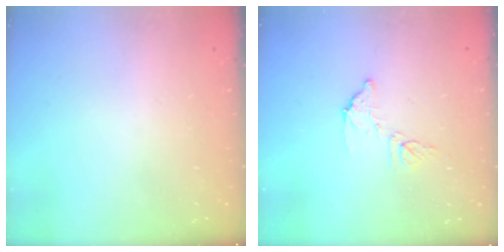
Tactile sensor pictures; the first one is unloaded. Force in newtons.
{"total": 8.0, "press": 8.0, "slide": 0.4}